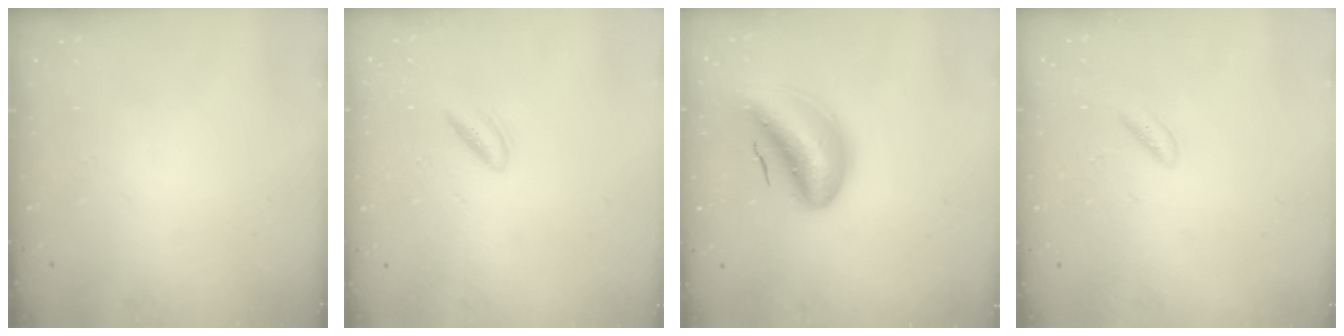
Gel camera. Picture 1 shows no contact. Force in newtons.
{"total": 3.2, "press": 2.9, "slide": 1.3}
{"total": 11.2, "press": 10.6, "slide": 3.7}
{"total": 1.0, "press": 0.9, "slide": 0.5}